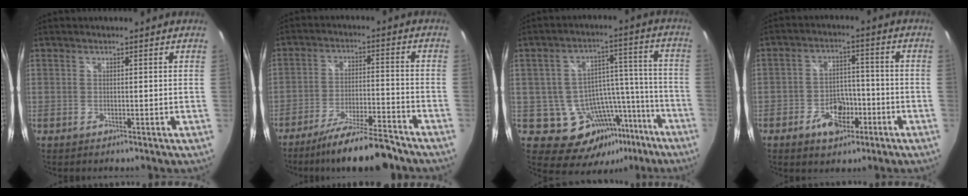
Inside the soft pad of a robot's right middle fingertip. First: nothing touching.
{"total": 13.8, "force": [-11.9, 1.5, 6.8], "torque": [-0.136, -0.016, -0.190]}
{"total": 14.2, "force": [-7.4, 10.1, 6.7], "torque": [-0.098, 0.045, -0.070]}
{"total": 7.7, "force": [-4.2, 4.7, 4.4], "torque": [-0.094, 0.012, -0.059]}